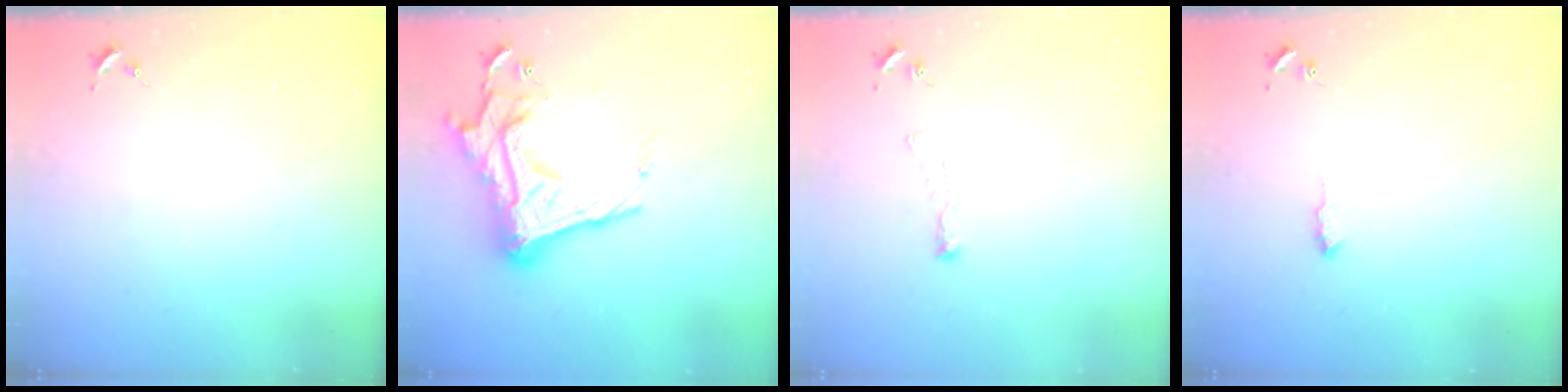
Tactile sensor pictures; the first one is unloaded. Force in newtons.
{"total": 23.0, "press": 22.9, "slide": 1.4}
{"total": 2.7, "press": 2.6, "slide": 0.7}
{"total": 5.0, "press": 4.9, "slide": 0.6}